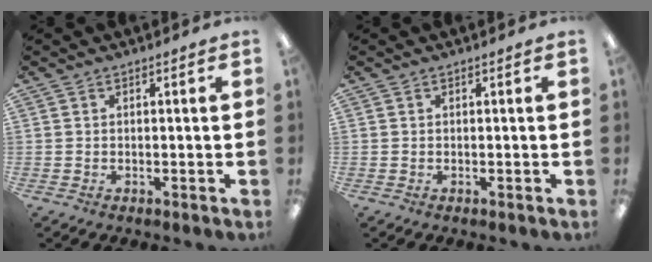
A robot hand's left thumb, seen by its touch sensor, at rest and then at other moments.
{"total": 0.0}